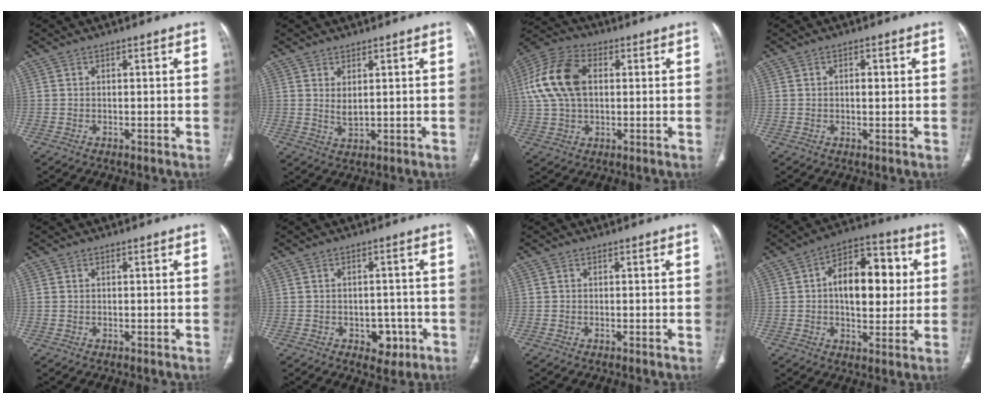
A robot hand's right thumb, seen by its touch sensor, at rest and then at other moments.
{"total": 1.5, "force": [0.6, 0.6, 1.3], "torque": [-0.024, -0.007, 0.016]}
{"total": 14.3, "force": [2.5, 9.1, 10.8], "torque": [-0.220, 0.021, 0.043]}
{"total": 1.8, "force": [0.3, 0.9, 1.5], "torque": [-0.025, 0.002, 0.003]}
{"total": 0.5, "force": [0.1, 0.4, 0.3], "torque": [-0.005, 0.005, 0.003]}
{"total": 5.1, "force": [-2.1, 3.6, 3.0], "torque": [-0.014, 0.012, -0.021]}
{"total": 0.0}
{"total": 15.9, "force": [2.1, 9.0, 13.0], "torque": [-0.158, 0.019, 0.026]}